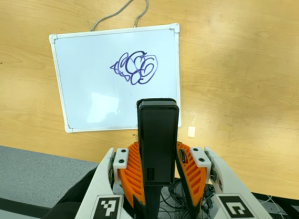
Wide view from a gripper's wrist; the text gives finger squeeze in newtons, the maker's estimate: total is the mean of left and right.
{"total": 5.3, "left": 3.8, "right": 6.9}